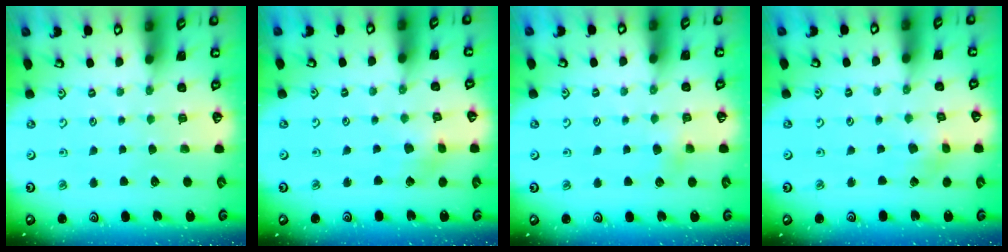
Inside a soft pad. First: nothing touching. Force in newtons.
{"total": 3.0, "press": 3.0, "slide": 0.1}
{"total": 3.7, "press": 3.7, "slide": 0.6}
{"total": 2.8, "press": 2.8, "slide": 0.1}